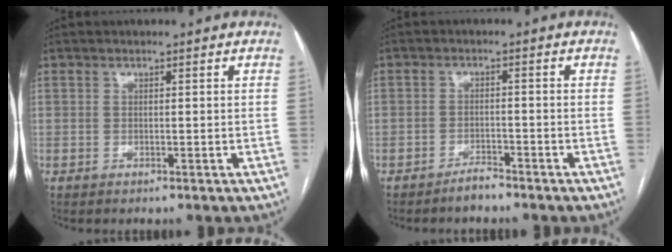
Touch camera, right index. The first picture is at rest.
{"total": 2.2, "force": [-2.1, 0.6, 0.5], "torque": [-0.006, 0.001, -0.035]}